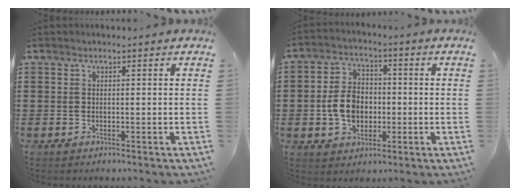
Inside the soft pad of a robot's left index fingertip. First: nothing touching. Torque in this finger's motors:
{"motor_torque": [1.57, 0.57, 0.78, 0.10]}